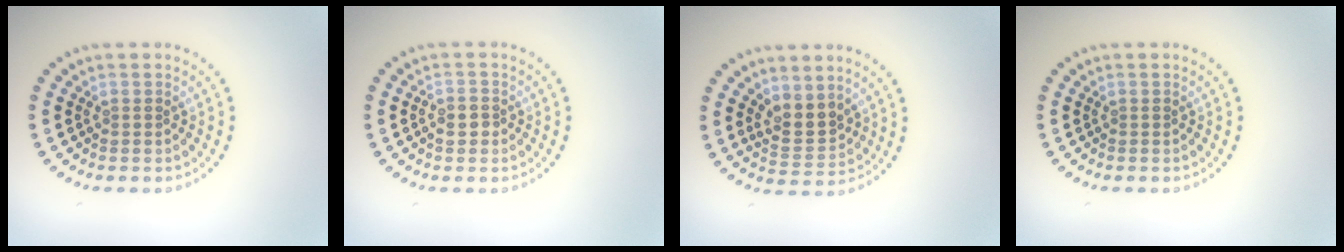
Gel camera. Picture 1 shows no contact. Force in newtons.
{"total": 1.4, "press": 1.4, "slide": 0.2}
{"total": 2.8, "press": 2.5, "slide": 1.3}
{"total": 0.0}